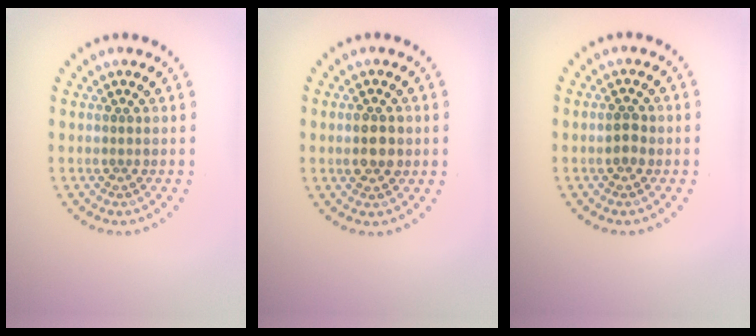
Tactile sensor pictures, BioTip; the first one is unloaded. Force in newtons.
{"total": 3.0, "press": 3.0, "slide": 0.2}
{"total": 1.5, "press": 1.5, "slide": 0.1}